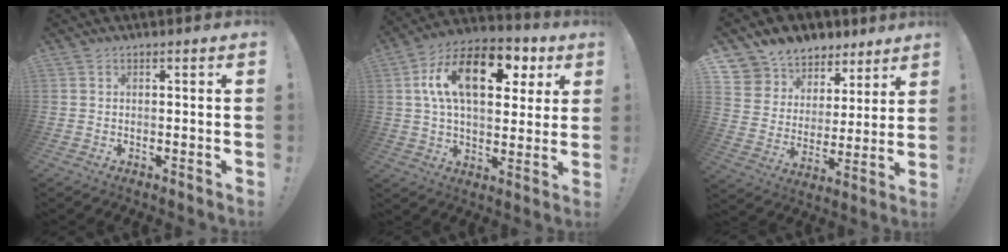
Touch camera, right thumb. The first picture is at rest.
{"total": 19.8, "force": [6.4, 11.2, 15.1], "torque": [-0.241, -0.010, 0.105]}
{"total": 8.6, "force": [6.0, 6.0, 0.8], "torque": [-0.024, -0.058, 0.118]}